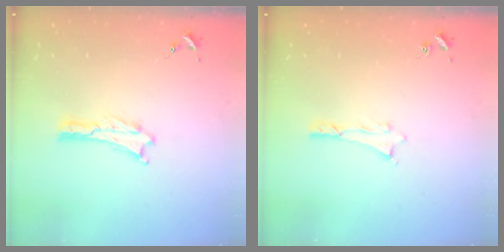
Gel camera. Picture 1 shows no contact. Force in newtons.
{"total": 0.6, "press": 0.5, "slide": 0.2}